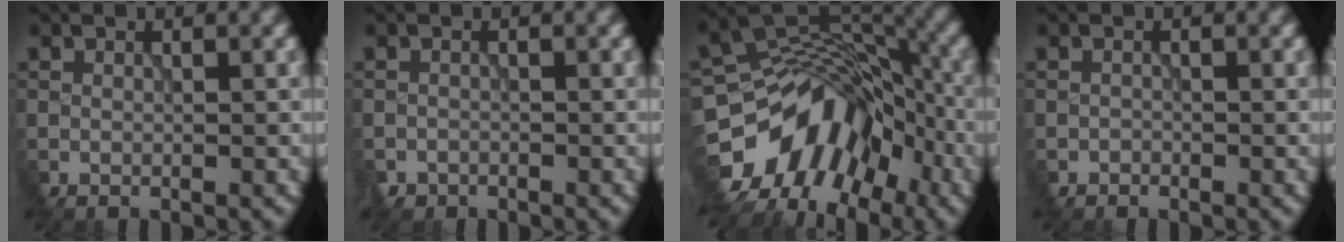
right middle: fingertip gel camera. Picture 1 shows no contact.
{"total": 1.3, "force": [-0.9, 0.3, -0.9], "torque": [0.017, -0.003, -0.020]}
{"total": 12.6, "force": [-7.1, 7.9, 6.7], "torque": [-0.113, 0.000, -0.128]}
{"total": 0.9, "force": [-0.7, 0.3, -0.5], "torque": [0.011, -0.002, -0.015]}